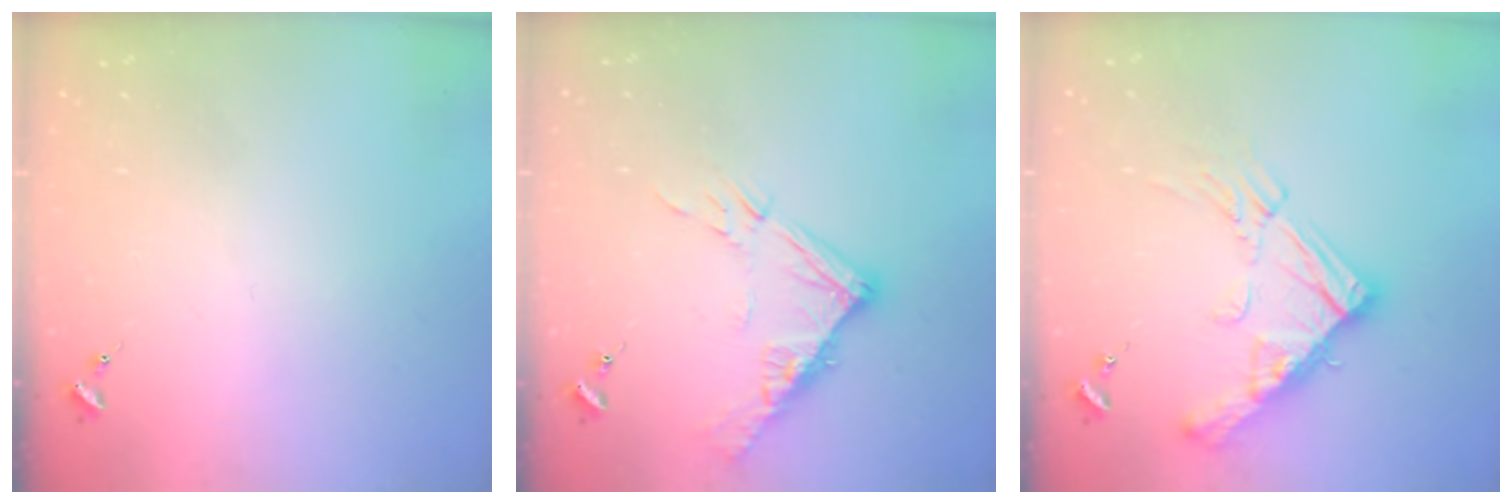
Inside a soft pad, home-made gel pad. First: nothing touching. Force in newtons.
{"total": 13.2, "press": 13.2, "slide": 1.2}
{"total": 16.4, "press": 16.4, "slide": 1.8}